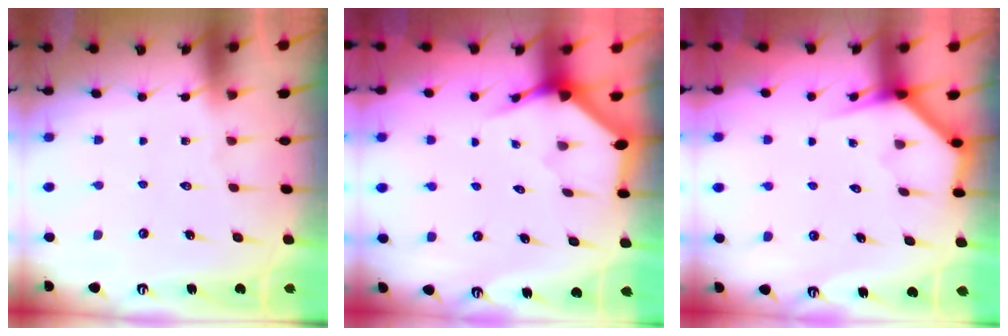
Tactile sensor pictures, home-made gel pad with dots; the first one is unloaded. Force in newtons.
{"total": 3.6, "press": 3.6, "slide": 0.1}
{"total": 3.8, "press": 3.8, "slide": 0.2}